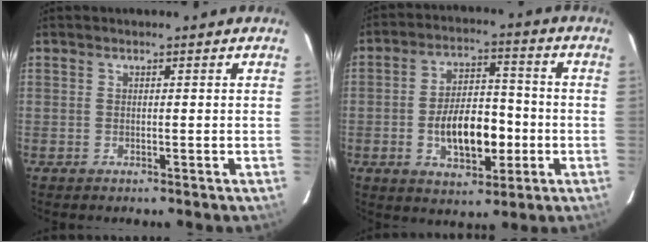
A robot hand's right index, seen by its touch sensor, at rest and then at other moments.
{"total": 12.2, "force": [-3.0, 6.3, 9.9], "torque": [-0.182, 0.015, -0.037]}